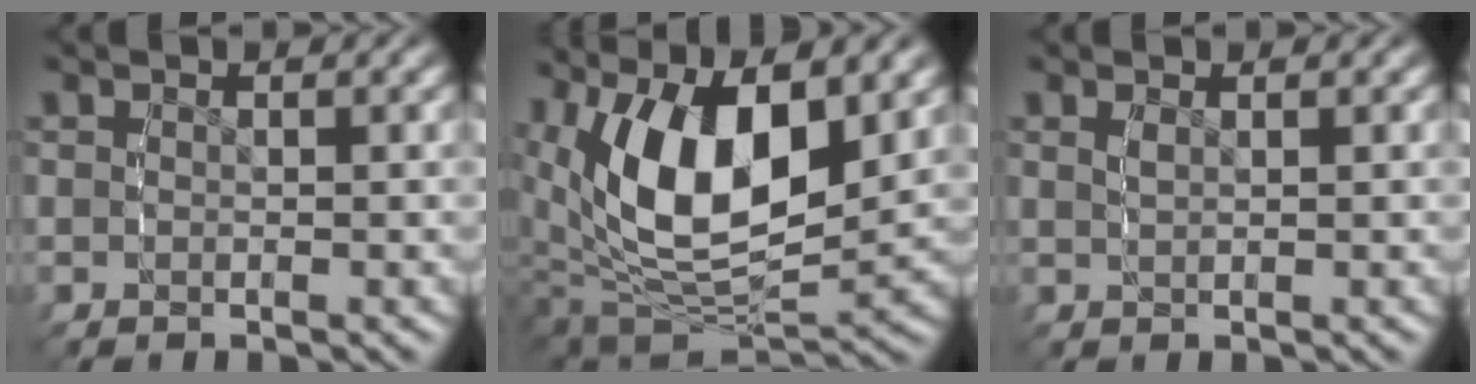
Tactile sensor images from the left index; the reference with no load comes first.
{"total": 11.4, "force": [1.3, 6.5, 9.3], "torque": [-0.191, -0.039, 0.049]}
{"total": 0.9, "force": [0.6, -0.7, 0.3], "torque": [-0.009, -0.002, 0.016]}